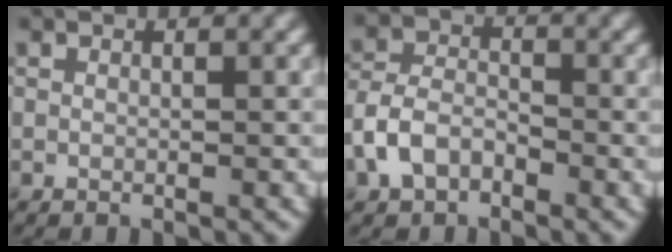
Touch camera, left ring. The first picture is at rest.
{"total": 3.7, "force": [-2.0, 2.3, 2.0], "torque": [-0.042, 0.007, -0.049]}